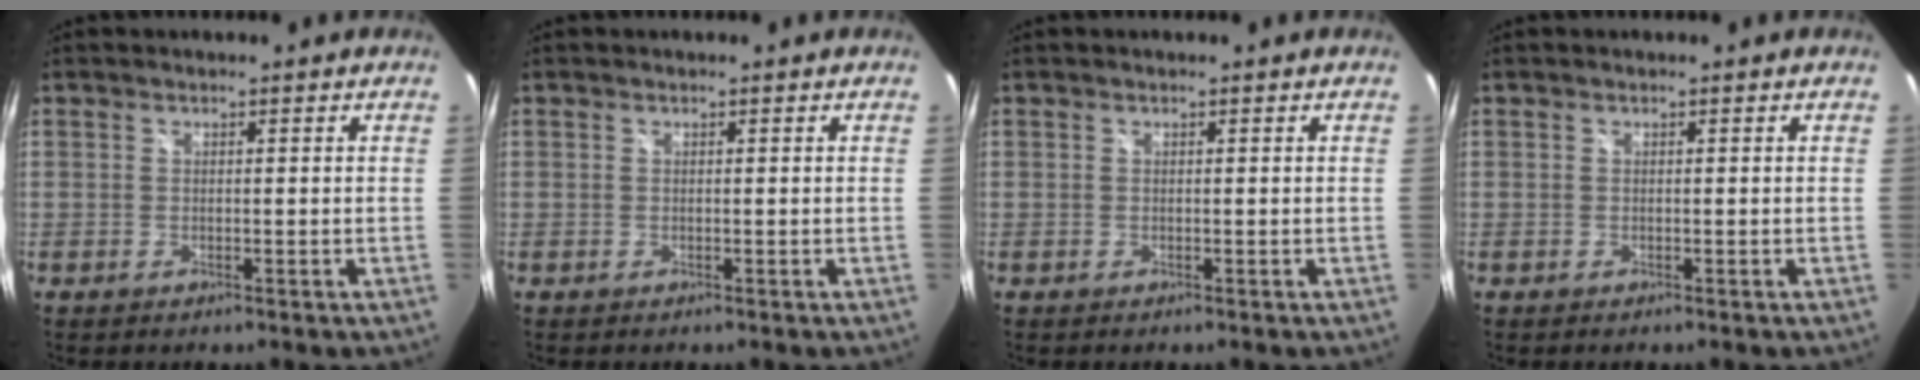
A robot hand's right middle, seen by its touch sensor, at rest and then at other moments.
{"total": 0.0}
{"total": 0.0}
{"total": 0.0}